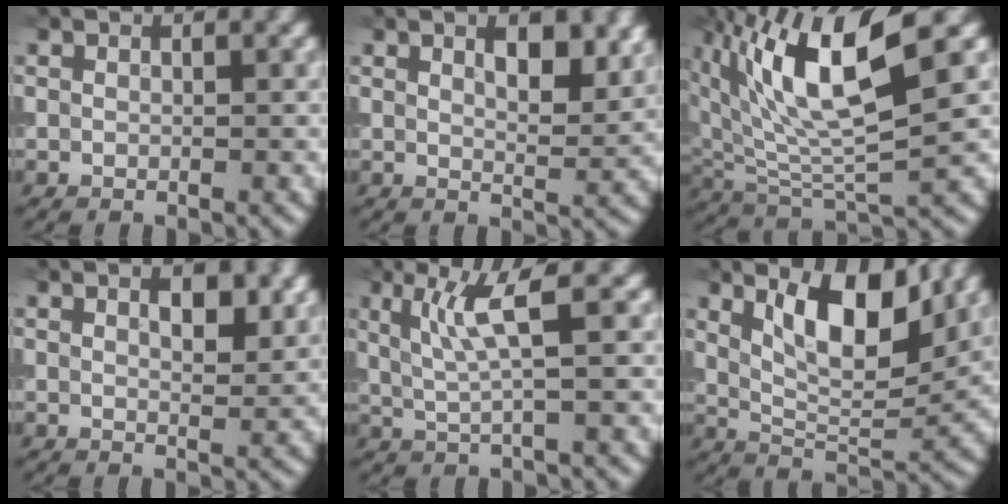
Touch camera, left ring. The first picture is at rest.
{"total": 4.1, "force": [2.2, 1.4, 3.3], "torque": [-0.048, -0.002, 0.035]}
{"total": 9.8, "force": [3.7, 3.1, 8.5], "torque": [-0.161, 0.001, 0.067]}
{"total": 2.6, "force": [1.3, 0.9, 2.0], "torque": [-0.028, -0.001, 0.023]}
{"total": 3.9, "force": [1.1, 0.3, 3.7], "torque": [-0.080, -0.003, 0.028]}
{"total": 8.4, "force": [3.5, 3.1, 6.9], "torque": [-0.116, -0.005, 0.059]}